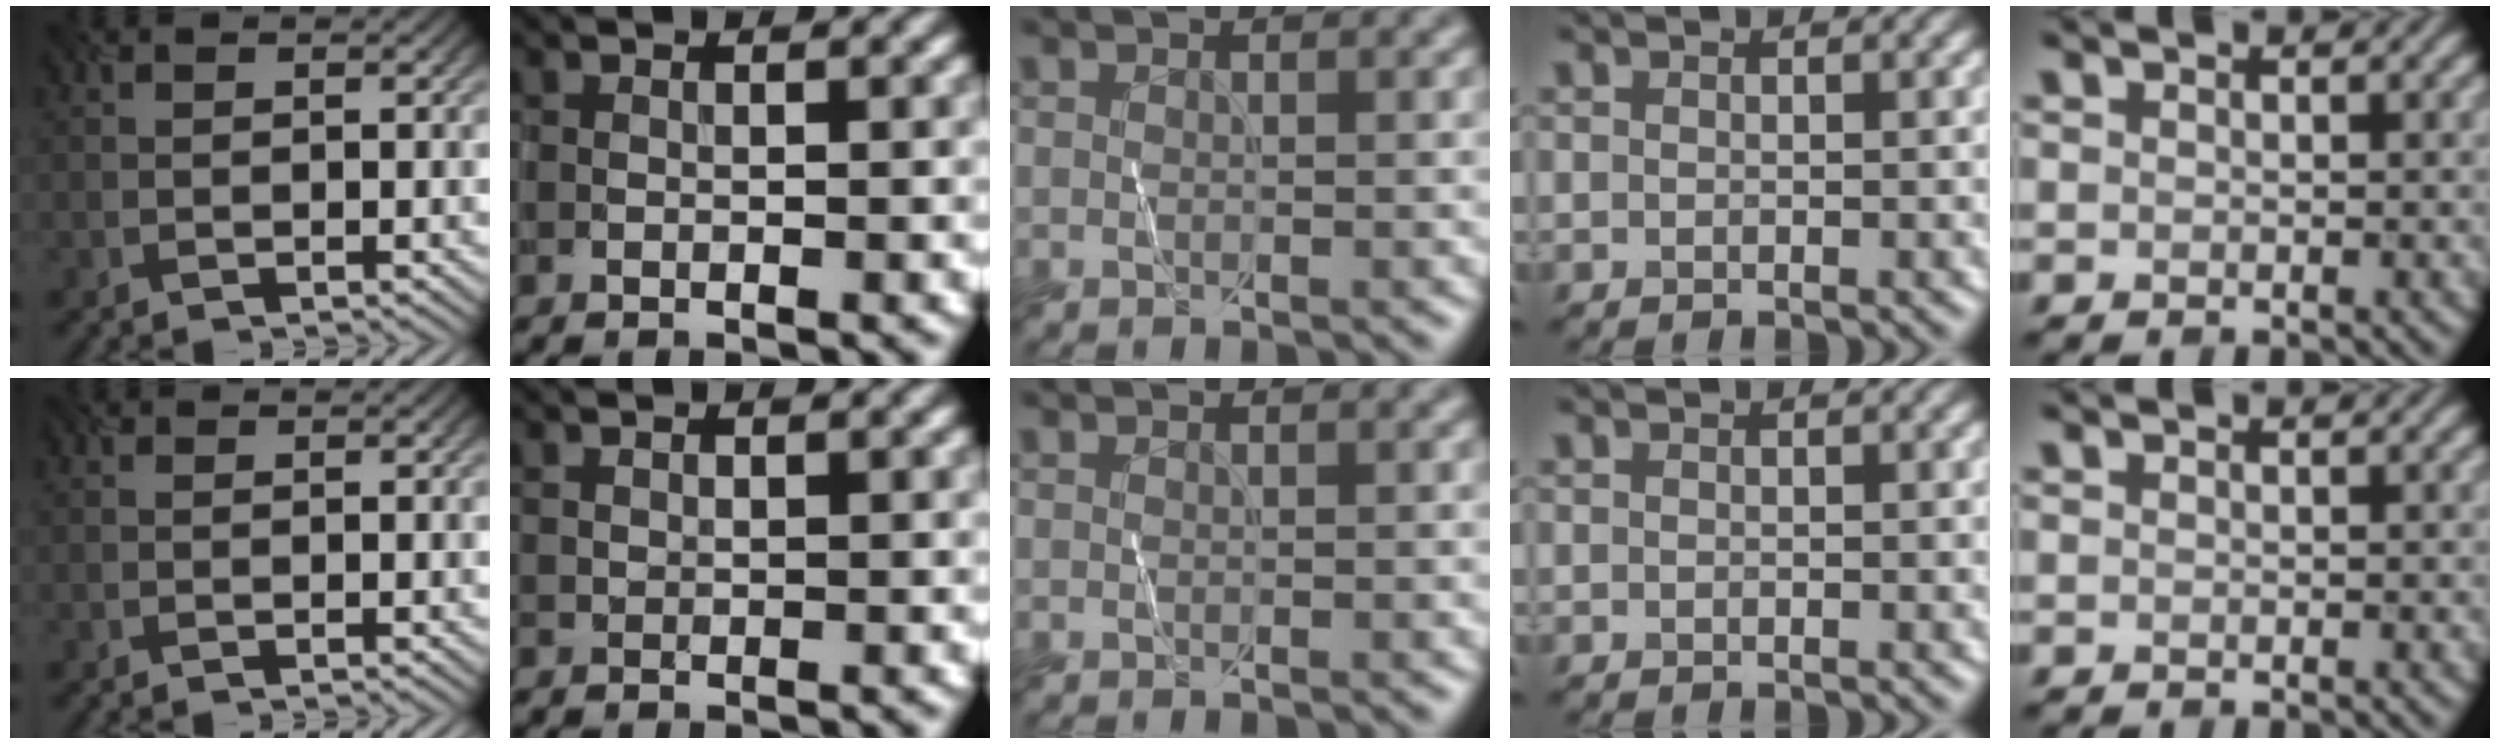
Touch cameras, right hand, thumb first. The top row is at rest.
{"index": {"total": 0.7, "force": [0.4, 0.5, 0.2], "torque": [-0.007, 0.000, 0.010]}}